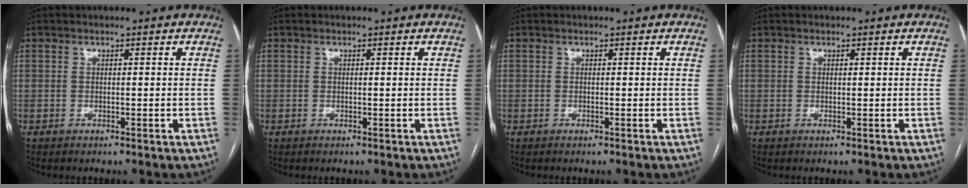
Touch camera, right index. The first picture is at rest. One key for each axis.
{"total": 0.0}
{"total": 0.0}
{"total": 0.0}